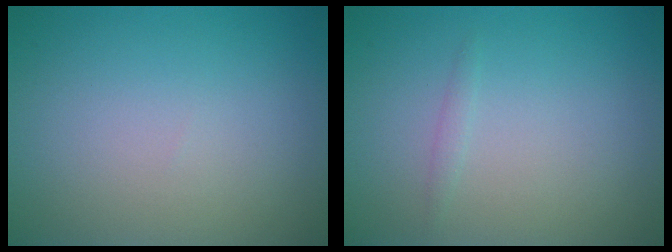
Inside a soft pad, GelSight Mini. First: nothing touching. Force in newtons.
{"total": 0.5, "press": 0.5, "slide": 0.0}